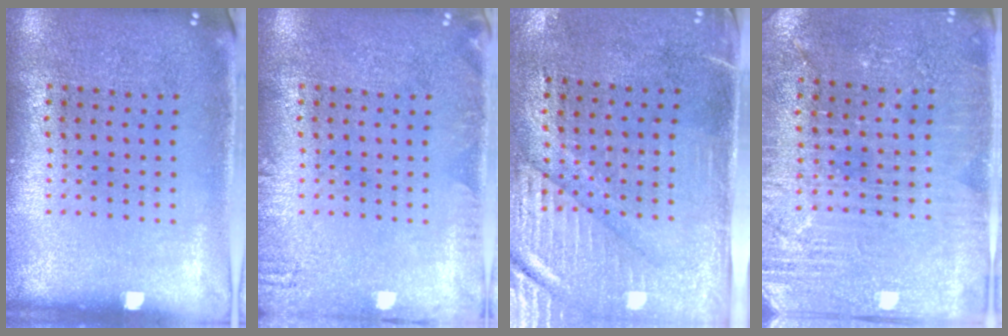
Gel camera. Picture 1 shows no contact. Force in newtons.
{"total": 1.4, "press": 1.3, "slide": 0.2}
{"total": 3.1, "press": 2.6, "slide": 1.6}
{"total": 3.0, "press": 2.9, "slide": 0.5}